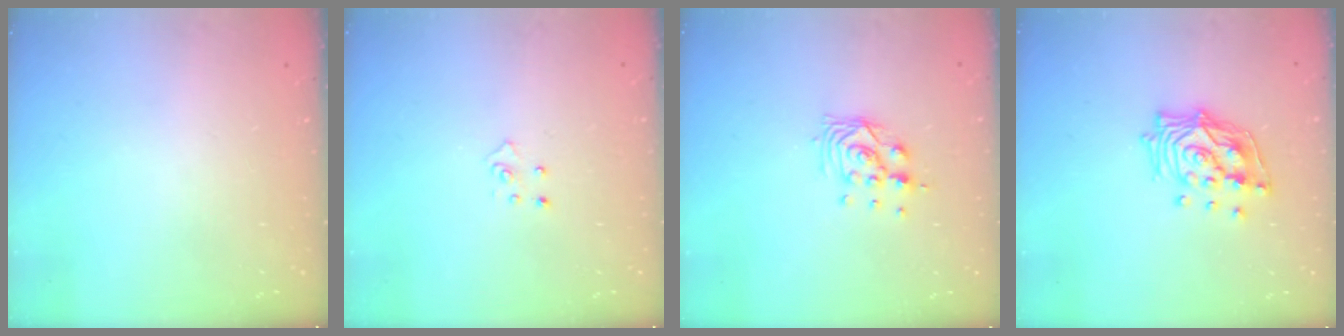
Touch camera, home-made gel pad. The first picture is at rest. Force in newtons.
{"total": 3.9, "press": 3.9, "slide": 0.3}
{"total": 8.5, "press": 8.5, "slide": 0.8}
{"total": 14.1, "press": 14.0, "slide": 1.8}